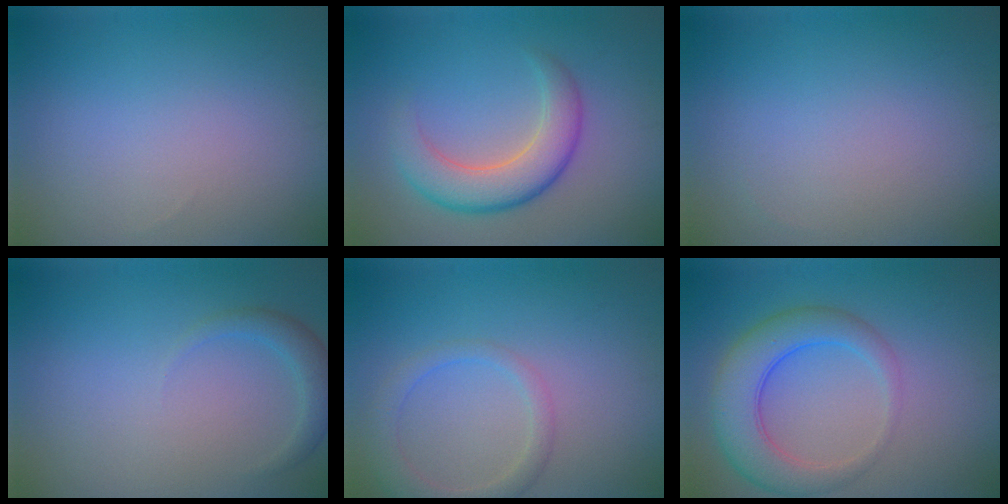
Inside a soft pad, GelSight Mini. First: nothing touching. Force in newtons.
{"total": 5.0, "press": 5.0, "slide": 0.2}
{"total": 0.0}
{"total": 1.7, "press": 1.7, "slide": 0.1}
{"total": 2.7, "press": 2.7, "slide": 0.1}
{"total": 5.5, "press": 5.5, "slide": 0.1}